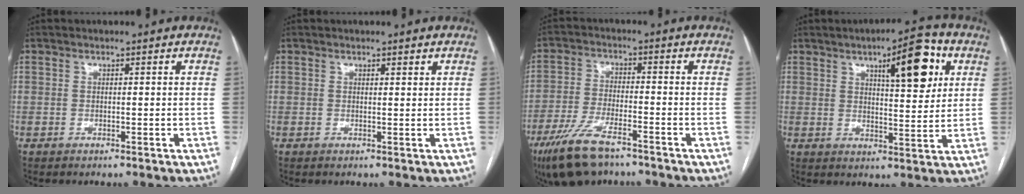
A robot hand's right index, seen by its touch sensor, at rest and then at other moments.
{"total": 0.9, "force": [0.7, 0.2, 0.5], "torque": [-0.007, 0.001, 0.009]}
{"total": 10.4, "force": [-7.3, 3.0, 6.8], "torque": [-0.140, -0.019, -0.131]}
{"total": 11.4, "force": [4.9, 2.8, 9.9], "torque": [-0.140, 0.010, 0.070]}